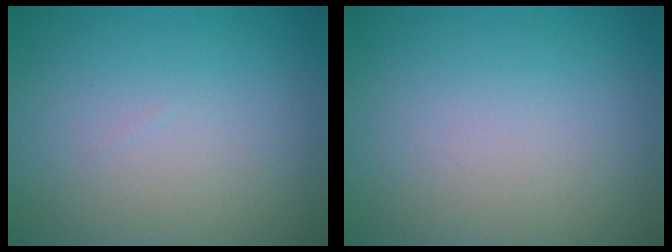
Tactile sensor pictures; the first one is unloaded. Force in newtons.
{"total": 0.0}